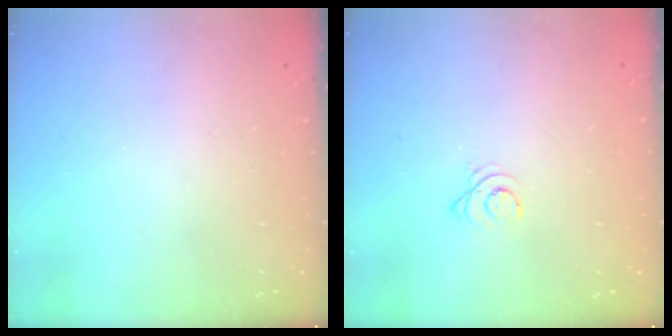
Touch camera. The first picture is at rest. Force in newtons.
{"total": 2.5, "press": 2.5, "slide": 0.3}